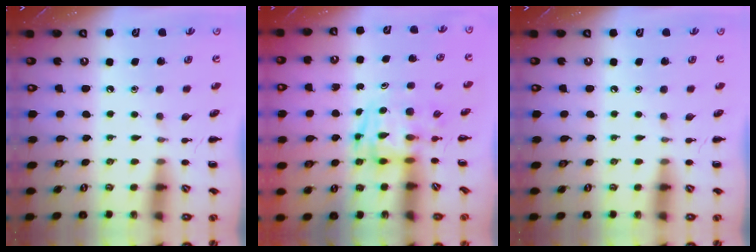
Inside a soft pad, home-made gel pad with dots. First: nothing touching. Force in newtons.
{"total": 3.3, "press": 3.3, "slide": 0.5}
{"total": 0.0}